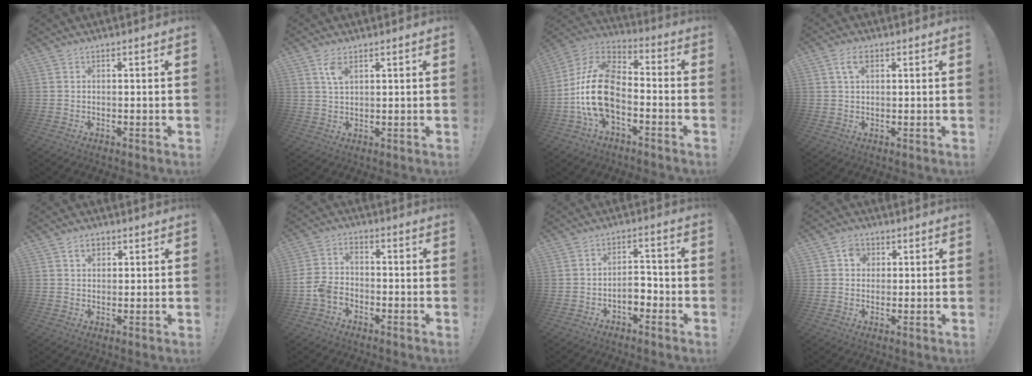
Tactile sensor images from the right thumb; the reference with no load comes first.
{"total": 4.2, "force": [2.0, 1.9, 3.1], "torque": [-0.051, -0.007, 0.033]}
{"total": 20.1, "force": [-4.7, 12.1, 15.3], "torque": [-0.293, 0.033, -0.071]}
{"total": 4.2, "force": [1.9, 2.0, 3.2], "torque": [-0.055, -0.001, 0.033]}
{"total": 3.4, "force": [1.6, 2.4, 1.9], "torque": [-0.028, 0.001, 0.026]}
{"total": 7.1, "force": [-4.3, 4.6, 3.1], "torque": [-0.073, 0.027, -0.079]}
{"total": 5.4, "force": [-2.7, 2.9, 3.7], "torque": [-0.058, 0.011, -0.047]}
{"total": 4.4, "force": [1.2, 3.9, 1.7], "torque": [-0.023, 0.004, 0.021]}